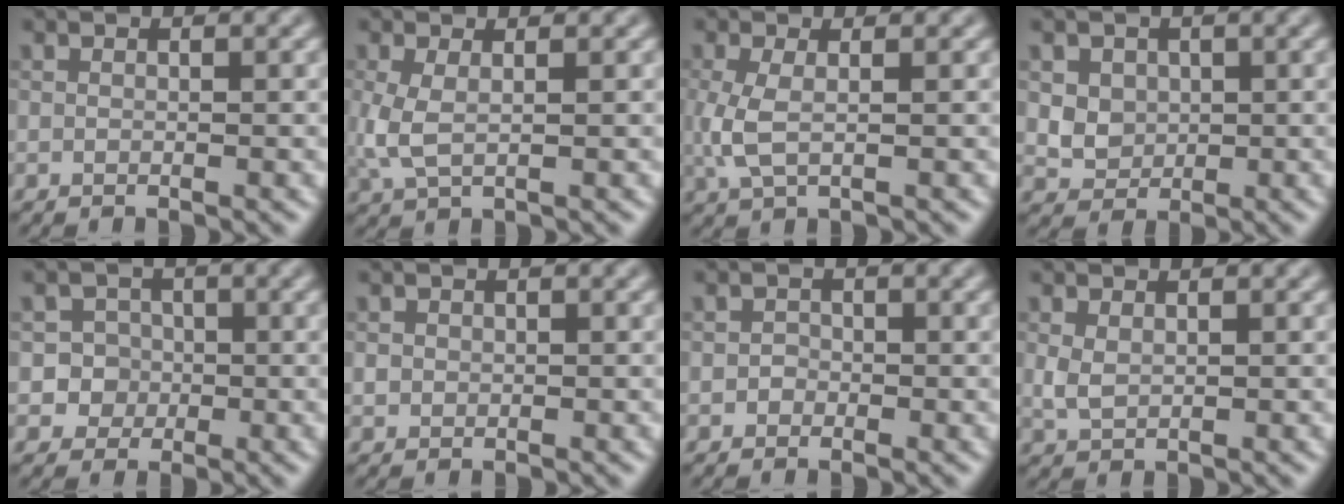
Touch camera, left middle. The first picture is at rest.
{"total": 2.6, "force": [0.2, 1.2, 2.3], "torque": [-0.064, -0.001, 0.004]}
{"total": 2.7, "force": [0.1, 1.2, 2.5], "torque": [-0.065, -0.002, 0.002]}
{"total": 3.8, "force": [1.1, 3.2, 1.8], "torque": [-0.037, 0.007, 0.026]}
{"total": 4.4, "force": [-0.6, 4.3, 0.7], "torque": [0.014, 0.017, -0.015]}
{"total": 0.7, "force": [0.0, 0.7, 0.1], "torque": [0.000, -0.002, 0.000]}
{"total": 0.9, "force": [-0.3, 0.8, 0.1], "torque": [0.004, 0.000, -0.007]}
{"total": 1.6, "force": [0.3, 1.1, 1.2], "torque": [-0.031, -0.001, 0.011]}